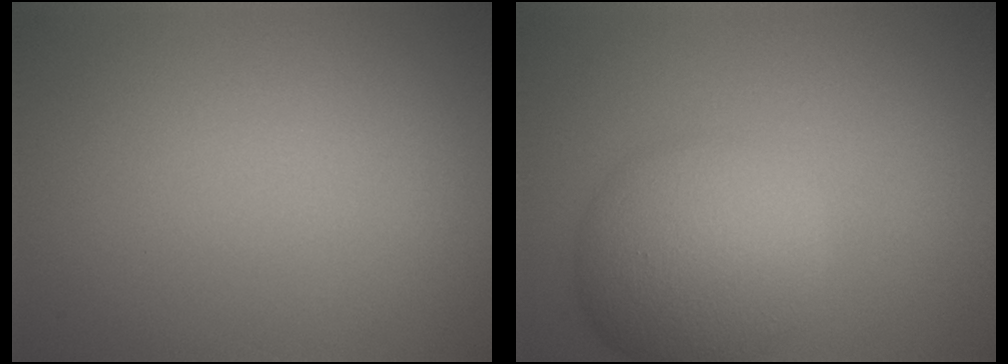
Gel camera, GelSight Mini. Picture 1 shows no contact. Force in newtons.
{"total": 7.5, "press": 7.5, "slide": 0.1}